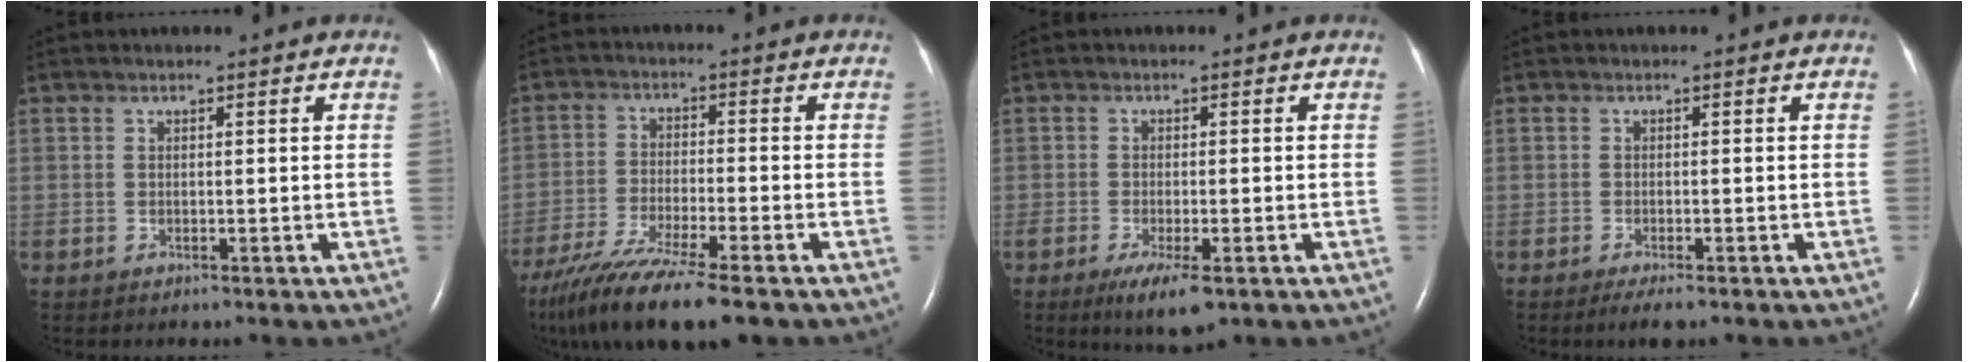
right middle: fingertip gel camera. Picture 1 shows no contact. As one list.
[{"total": 14.1, "force": [-10.6, 0.9, 9.2], "torque": [-0.179, -0.042, -0.180]}, {"total": 5.5, "force": [-3.0, 1.2, 4.4], "torque": [-0.079, -0.014, -0.046]}, {"total": 2.6, "force": [-1.8, 0.4, 1.8], "torque": [-0.033, -0.007, -0.030]}]